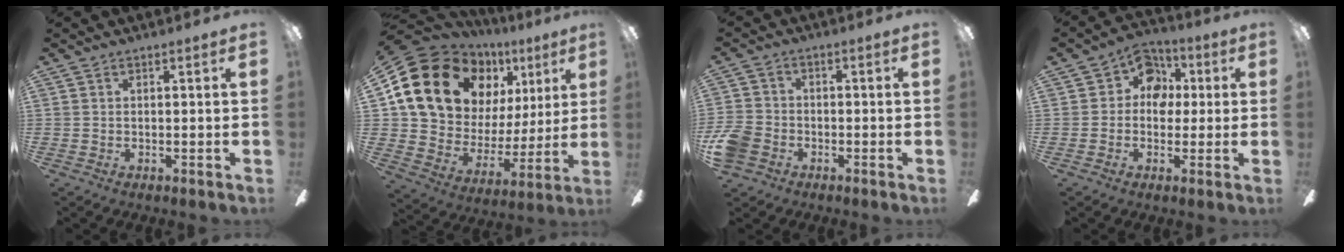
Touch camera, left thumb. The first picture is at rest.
{"total": 21.8, "force": [10.9, 15.7, 10.6], "torque": [-0.210, -0.059, 0.218]}
{"total": 7.4, "force": [-3.5, 5.5, 3.4], "torque": [-0.082, 0.024, -0.067]}
{"total": 8.4, "force": [1.7, 7.2, 4.0], "torque": [-0.052, 0.005, 0.030]}